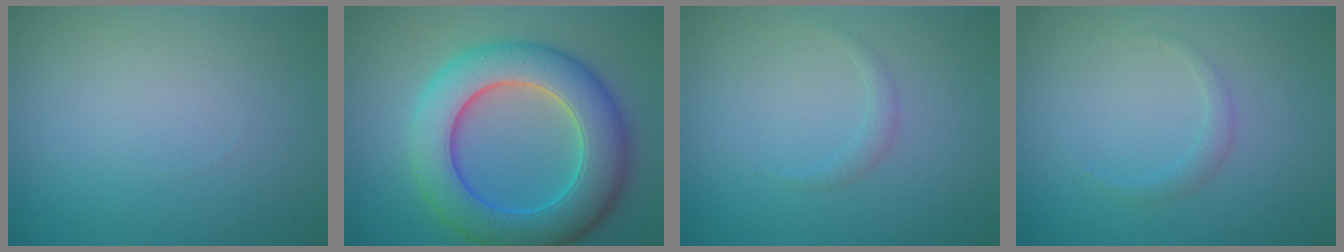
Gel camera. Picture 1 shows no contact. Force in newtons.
{"total": 10.2, "press": 10.2, "slide": 0.5}
{"total": 0.8, "press": 0.8, "slide": 0.0}
{"total": 0.9, "press": 0.9, "slide": 0.0}